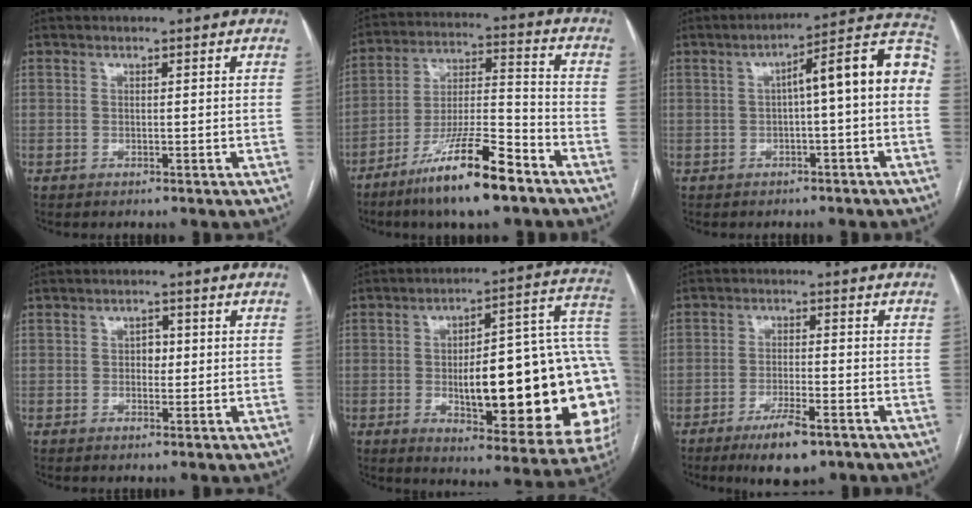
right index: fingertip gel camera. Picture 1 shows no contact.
{"total": 15.2, "force": [-10.0, 1.8, 11.3], "torque": [-0.214, -0.017, -0.179]}
{"total": 11.0, "force": [0.3, 1.3, 11.0], "torque": [-0.149, 0.046, 0.000]}
{"total": 1.8, "force": [0.1, 1.3, 1.3], "torque": [-0.015, 0.004, 0.000]}
{"total": 29.7, "force": [-3.1, 7.6, 28.5], "torque": [-0.293, 0.027, -0.029]}
{"total": 7.3, "force": [-4.7, 1.4, 5.4], "torque": [-0.098, -0.012, -0.073]}